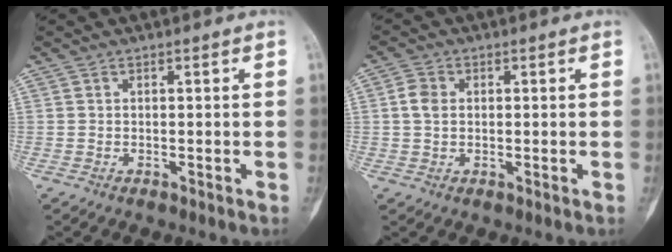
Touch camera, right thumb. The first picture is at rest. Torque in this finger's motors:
{"motor_torque": [-0.64, 0.21, 0.53, 0.05, 0.00]}